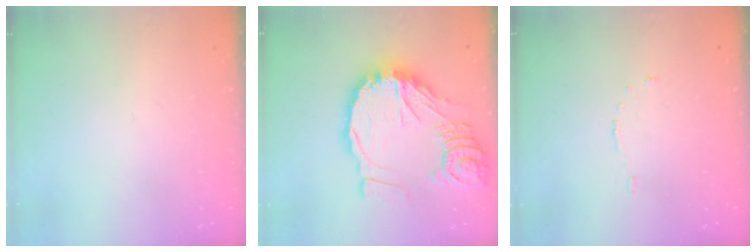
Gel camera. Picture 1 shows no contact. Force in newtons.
{"total": 22.6, "press": 22.4, "slide": 3.0}
{"total": 3.8, "press": 3.8, "slide": 0.2}